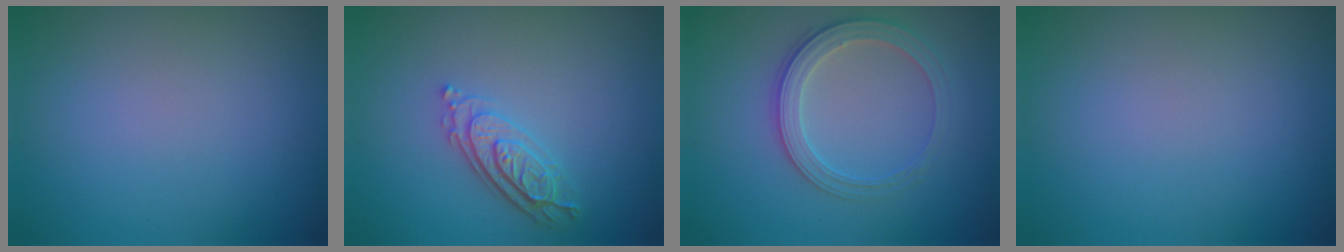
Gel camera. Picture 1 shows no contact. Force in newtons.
{"total": 3.0, "press": 2.6, "slide": 1.5}
{"total": 2.9, "press": 2.8, "slide": 0.7}
{"total": 0.0}